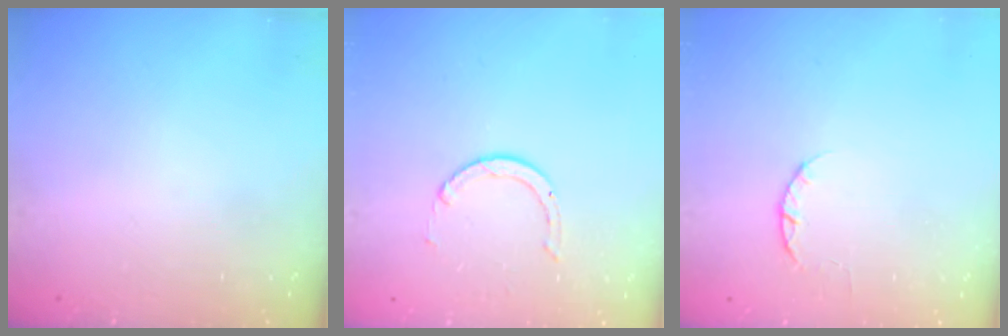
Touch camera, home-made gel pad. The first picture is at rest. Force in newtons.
{"total": 1.5, "press": 1.5, "slide": 0.2}
{"total": 2.4, "press": 2.4, "slide": 0.4}